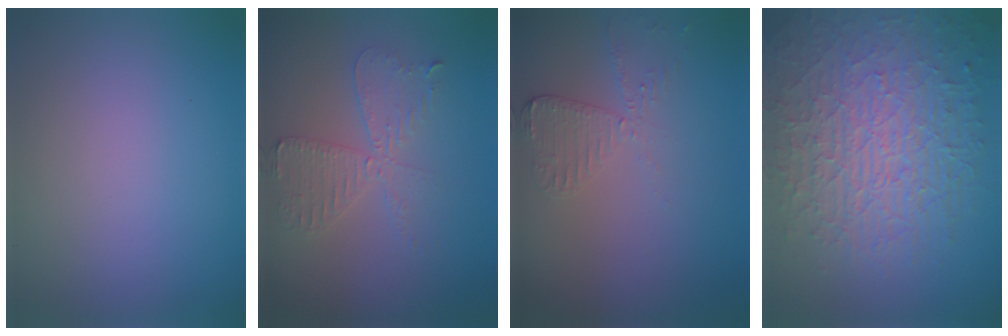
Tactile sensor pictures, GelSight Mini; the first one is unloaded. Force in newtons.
{"total": 3.8, "press": 3.3, "slide": 1.9}
{"total": 2.4, "press": 2.4, "slide": 0.2}
{"total": 10.1, "press": 6.7, "slide": 7.5}